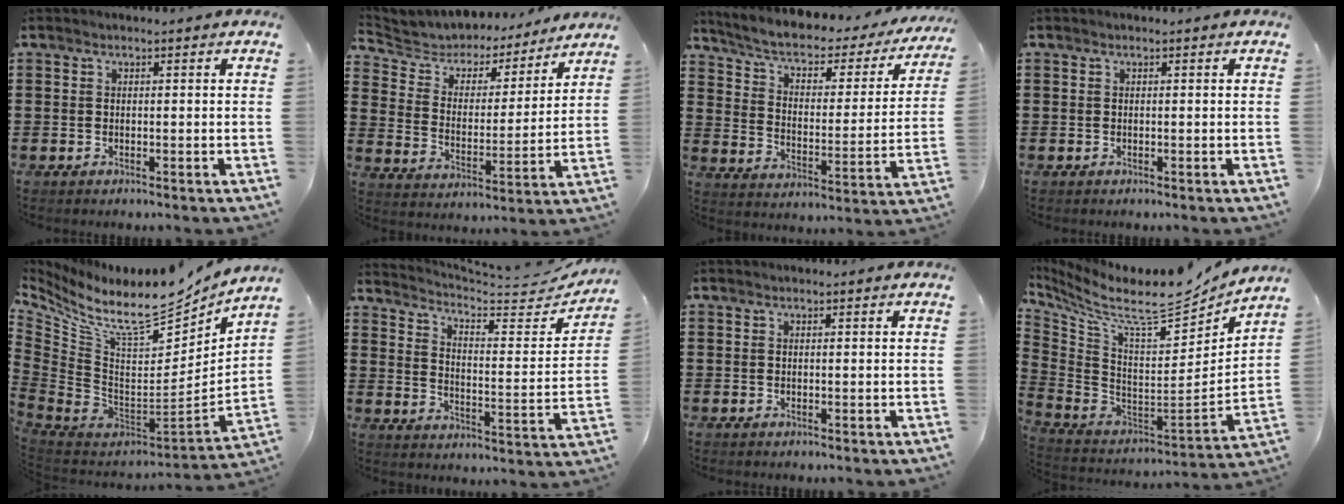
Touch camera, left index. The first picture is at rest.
{"total": 4.4, "force": [4.0, 1.8, 0.2], "torque": [-0.036, -0.031, 0.062]}
{"total": 4.6, "force": [2.6, 2.1, 3.1], "torque": [-0.074, -0.019, 0.035]}
{"total": 0.0}
{"total": 13.1, "force": [9.7, 3.3, 8.2], "torque": [-0.180, -0.084, 0.163]}
{"total": 3.8, "force": [3.4, 0.5, 1.8], "torque": [-0.058, -0.032, 0.049]}
{"total": 0.0}
{"total": 11.2, "force": [9.0, 2.0, 6.3], "torque": [-0.140, -0.075, 0.151]}